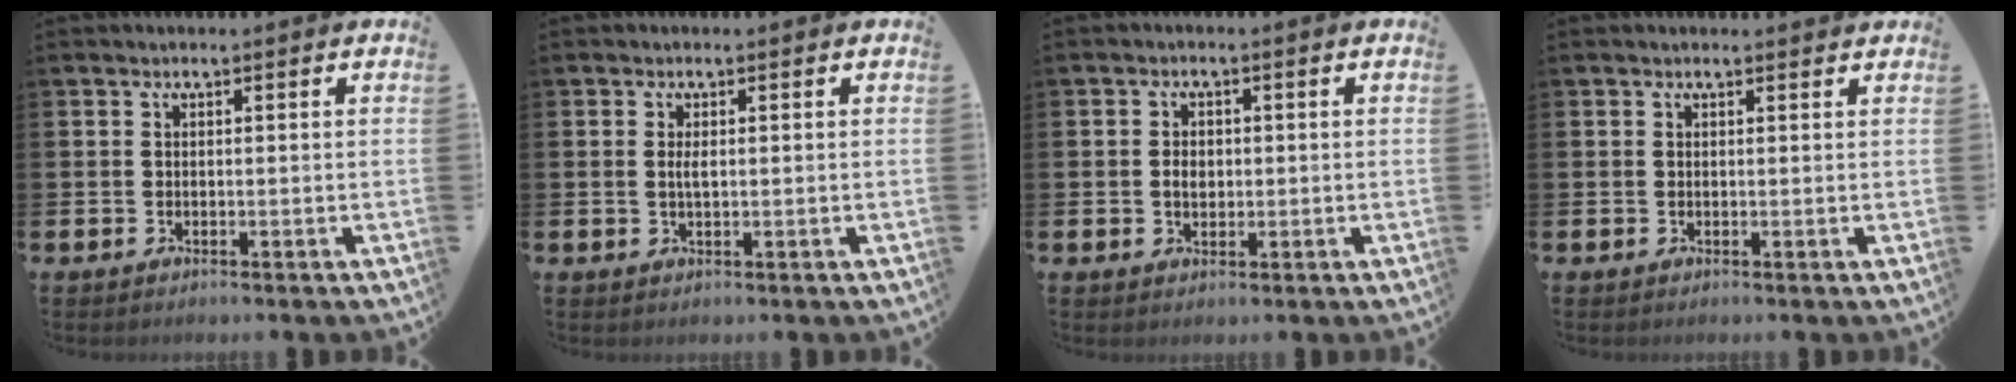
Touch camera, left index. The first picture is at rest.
{"total": 1.5, "force": [0.3, 0.5, 1.4], "torque": [-0.026, 0.003, 0.003]}
{"total": 2.3, "force": [0.0, 1.7, 1.5], "torque": [-0.014, 0.001, -0.005]}
{"total": 0.5, "force": [0.5, 0.1, 0.2], "torque": [0.008, -0.004, 0.006]}